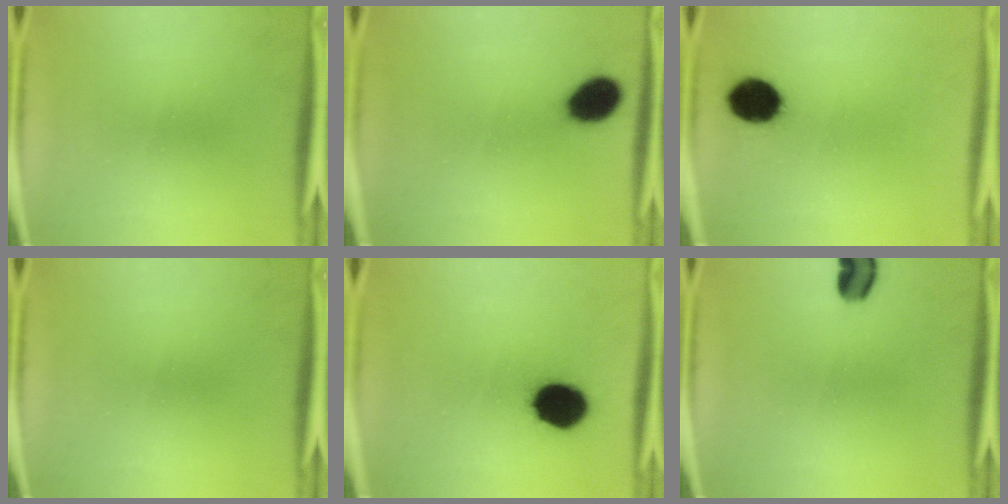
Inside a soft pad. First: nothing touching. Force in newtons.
{"total": 8.1}
{"total": 8.0}
{"total": 0.0}
{"total": 13.3}
{"total": 4.5}